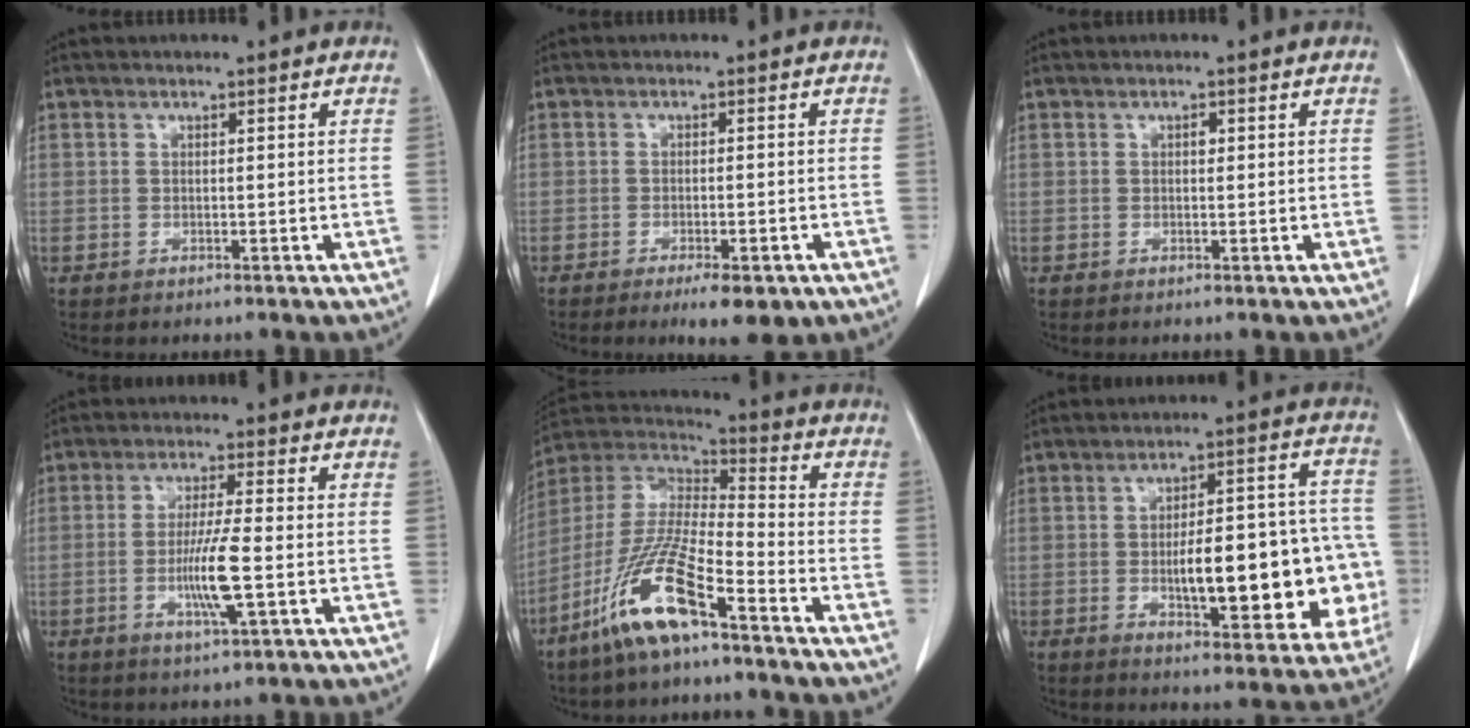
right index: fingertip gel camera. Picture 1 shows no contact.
{"total": 5.5, "force": [-3.3, 1.3, 4.2], "torque": [-0.052, -0.008, -0.041]}
{"total": 0.8, "force": [0.2, 0.5, 0.6], "torque": [-0.008, 0.002, 0.001]}
{"total": 7.6, "force": [-1.8, 0.0, 7.4], "torque": [-0.140, -0.010, -0.033]}
{"total": 14.5, "force": [-8.7, 1.9, 11.5], "torque": [-0.242, -0.020, -0.170]}
{"total": 19.4, "force": [-3.3, 5.8, 18.2], "torque": [-0.196, 0.037, -0.028]}